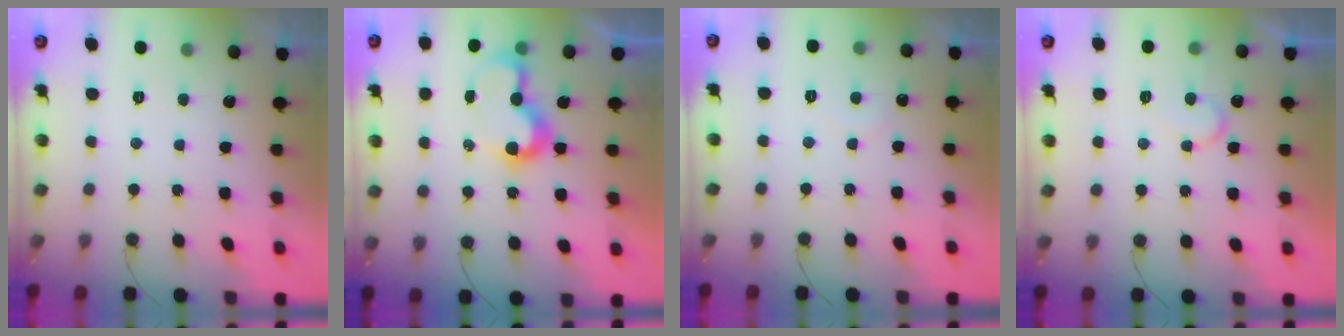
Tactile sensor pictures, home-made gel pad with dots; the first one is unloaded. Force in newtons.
{"total": 8.7, "press": 8.7, "slide": 0.2}
{"total": 4.1, "press": 4.1, "slide": 0.1}
{"total": 6.0, "press": 6.0, "slide": 0.5}